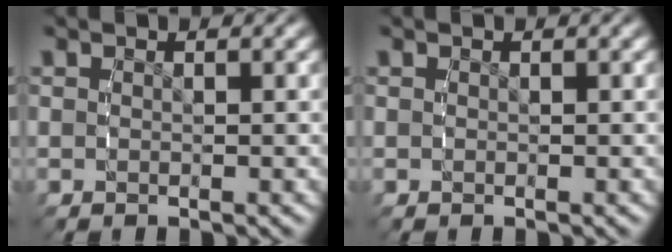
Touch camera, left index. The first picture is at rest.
{"total": 0.0}